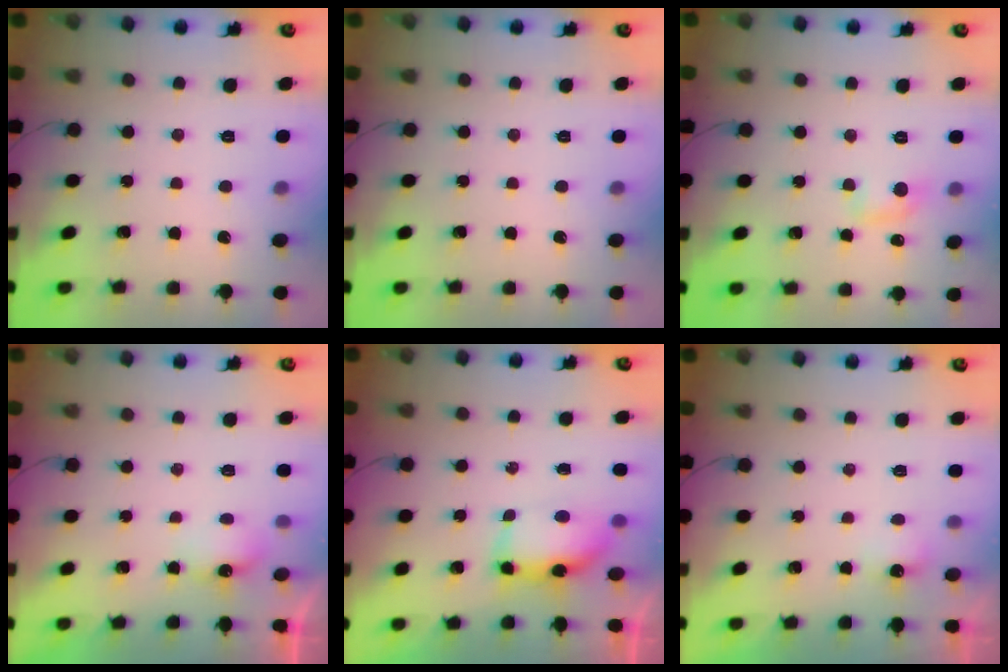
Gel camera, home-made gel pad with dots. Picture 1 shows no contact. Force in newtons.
{"total": 0.0}
{"total": 5.5, "press": 5.2, "slide": 1.7}
{"total": 3.7, "press": 3.5, "slide": 1.1}
{"total": 8.1, "press": 7.5, "slide": 3.2}
{"total": 2.2, "press": 2.2, "slide": 0.5}